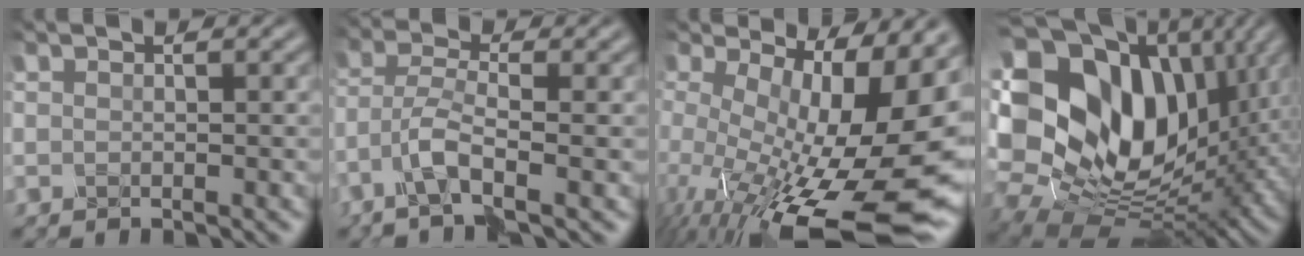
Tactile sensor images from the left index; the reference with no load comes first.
{"total": 2.4, "force": [-1.9, 0.2, 1.4], "torque": [-0.039, 0.014, -0.054]}
{"total": 18.6, "force": [-1.6, 7.9, 16.8], "torque": [-0.231, -0.036, -0.010]}
{"total": 18.5, "force": [5.1, 12.8, 12.3], "torque": [-0.236, 0.028, 0.089]}